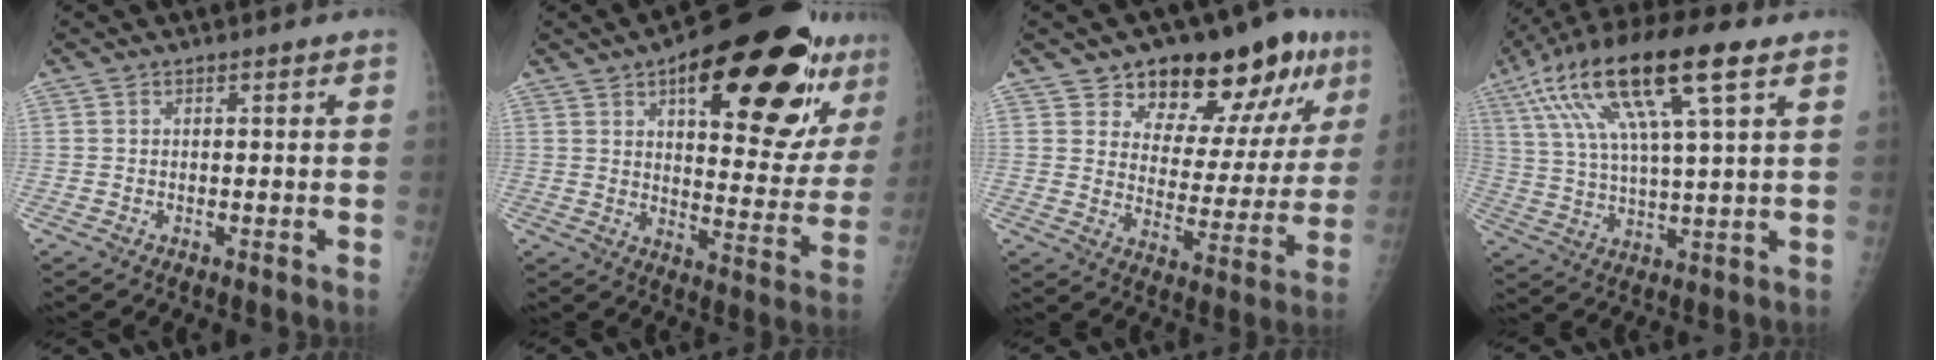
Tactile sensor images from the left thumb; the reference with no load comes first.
{"total": 27.5, "force": [14.3, 10.0, 21.3], "torque": [-0.254, -0.032, 0.201]}
{"total": 17.8, "force": [11.1, 8.5, 11.1], "torque": [-0.091, -0.055, 0.162]}
{"total": 19.6, "force": [9.0, 4.7, 16.7], "torque": [-0.325, 0.005, 0.159]}